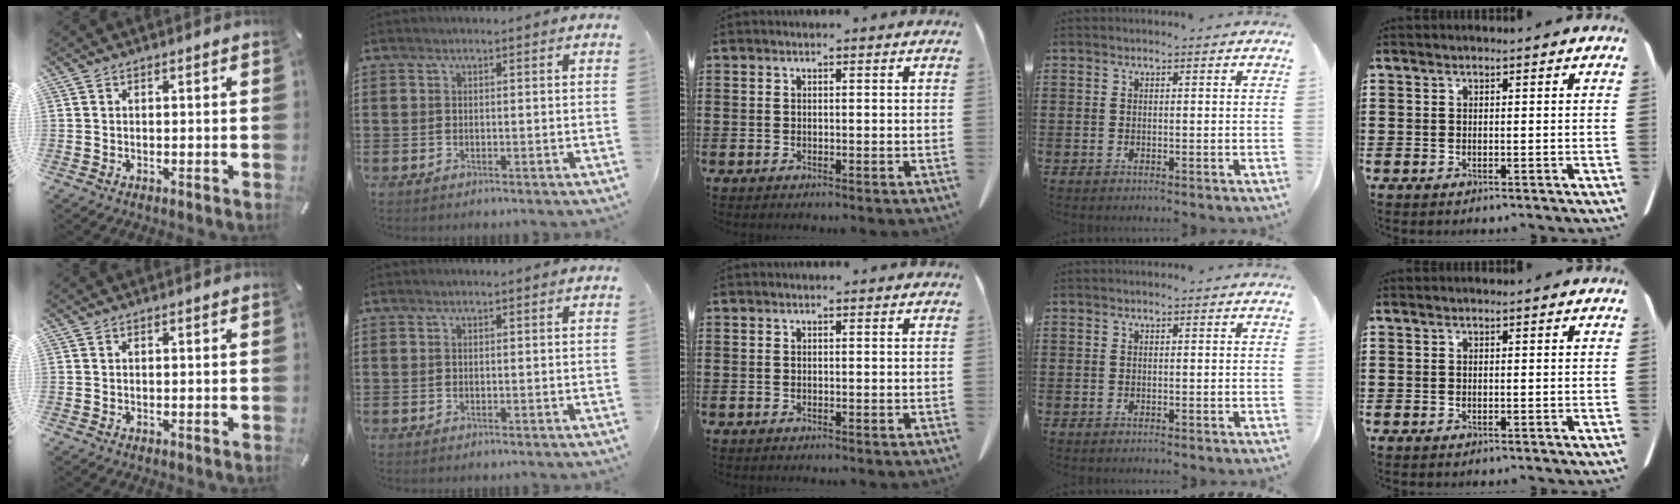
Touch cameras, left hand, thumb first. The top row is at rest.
{}